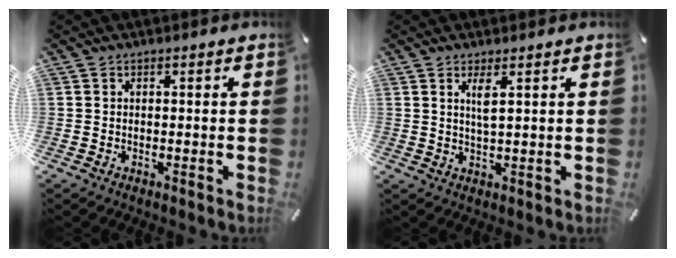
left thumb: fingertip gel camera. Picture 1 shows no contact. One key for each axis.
{"total": 3.0, "fx": 1.6, "fy": 0.3, "fz": 2.6, "tx": -0.058, "ty": 0.001, "tz": 0.025}